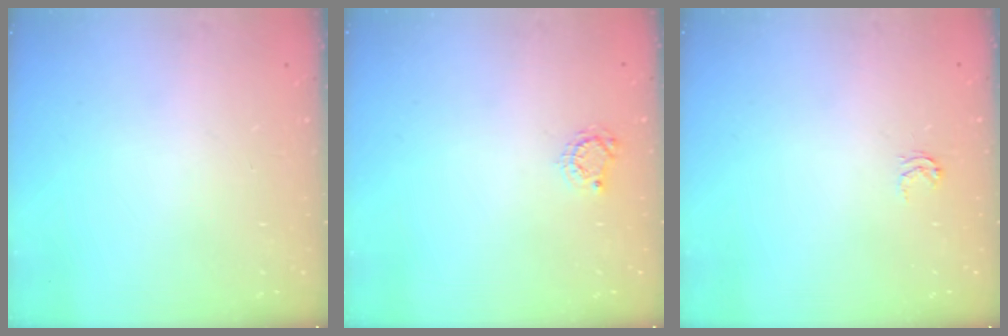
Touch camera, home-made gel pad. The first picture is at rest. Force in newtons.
{"total": 4.0, "press": 4.0, "slide": 0.5}
{"total": 2.7, "press": 2.7, "slide": 0.4}